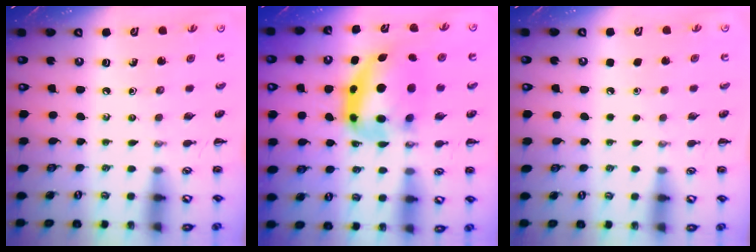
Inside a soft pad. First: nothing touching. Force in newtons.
{"total": 12.0, "press": 11.7, "slide": 2.9}
{"total": 1.8, "press": 1.8, "slide": 0.1}